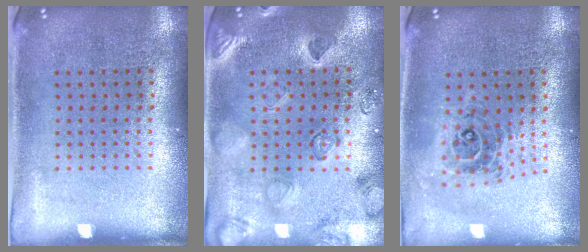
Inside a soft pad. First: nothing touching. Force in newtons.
{"total": 2.4, "press": 2.3, "slide": 0.7}
{"total": 0.9, "press": 0.9, "slide": 0.1}